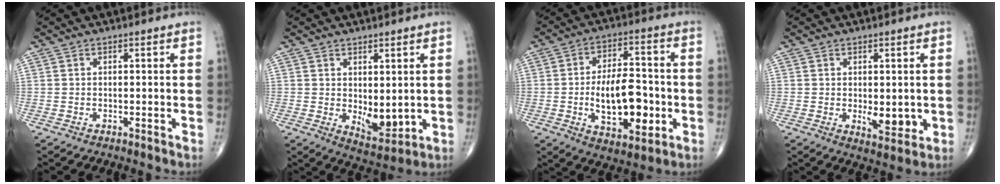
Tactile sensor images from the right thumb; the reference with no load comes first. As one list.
[{"total": 6.7, "force": [0.3, 3.5, 5.7], "torque": [-0.064, -0.018, 0.020]}, {"total": 15.4, "force": [-2.8, 8.0, 12.9], "torque": [-0.181, 0.016, -0.035]}, {"total": 5.7, "force": [-0.3, 2.8, 4.9], "torque": [-0.052, -0.012, 0.004]}]